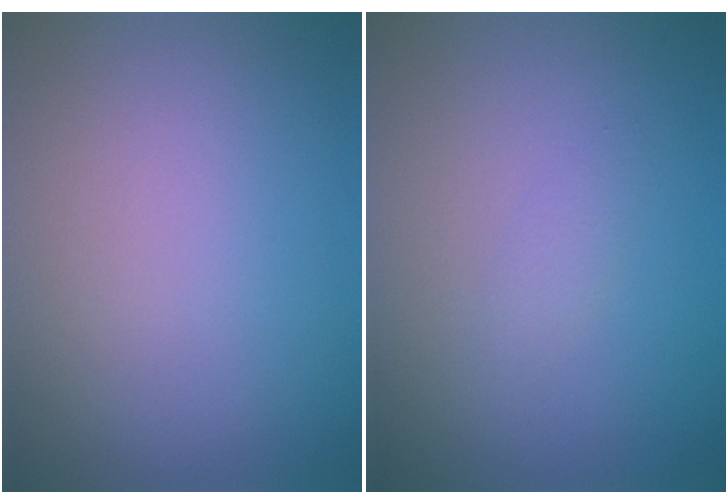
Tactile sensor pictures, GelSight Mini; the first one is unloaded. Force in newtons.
{"total": 0.8, "press": 0.8, "slide": 0.1}